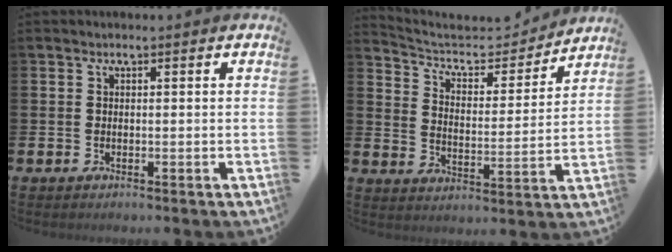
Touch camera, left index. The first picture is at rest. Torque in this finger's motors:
{"motor_torque": [0.59, -1.55, 0.03, 0.00]}